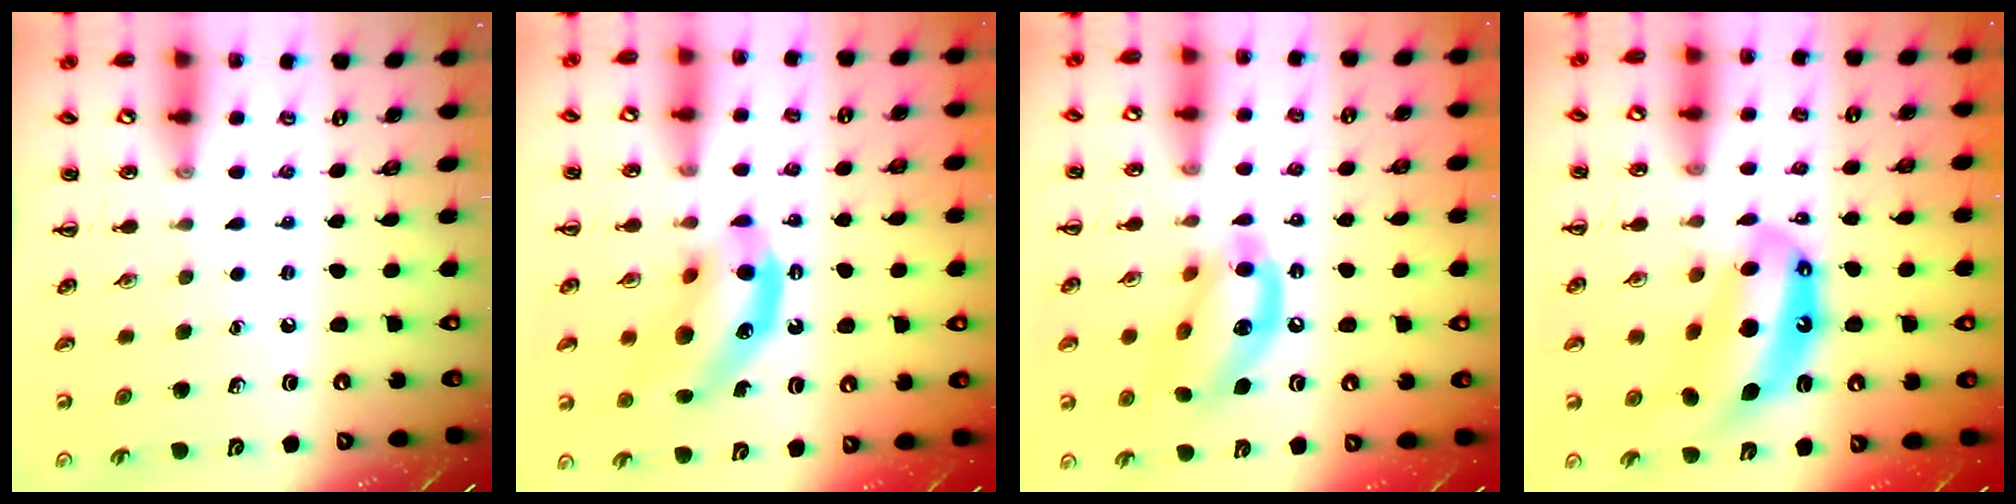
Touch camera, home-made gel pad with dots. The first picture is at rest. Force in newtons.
{"total": 12.1, "press": 11.7, "slide": 3.0}
{"total": 13.5, "press": 13.1, "slide": 3.0}
{"total": 14.4, "press": 13.8, "slide": 4.0}